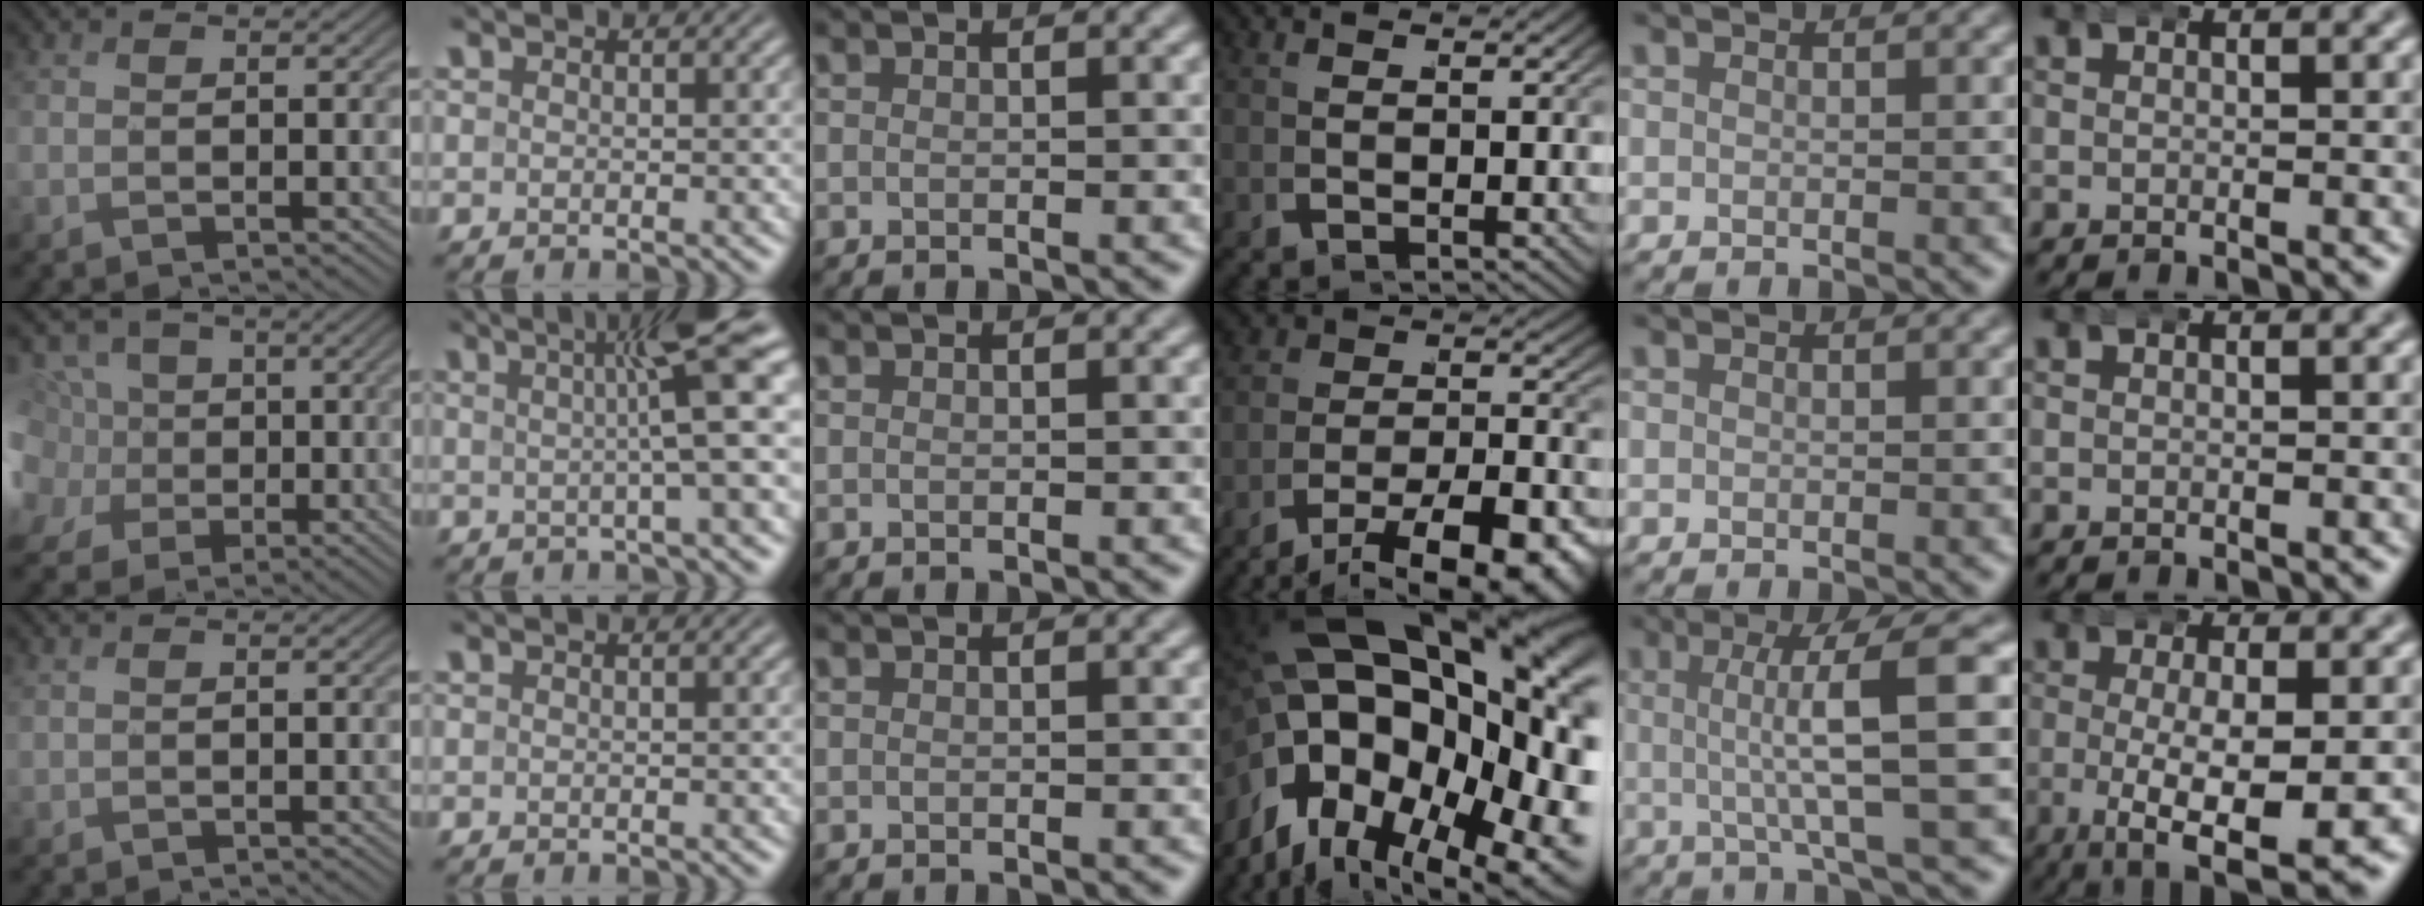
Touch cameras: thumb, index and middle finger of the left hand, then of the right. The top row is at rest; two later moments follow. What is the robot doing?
{"motion": "wrap", "object": "bandana"}